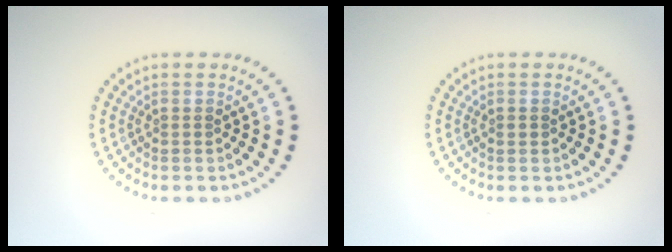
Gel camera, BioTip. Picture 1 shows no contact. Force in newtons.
{"total": 0.5, "press": 0.5, "slide": 0.2}